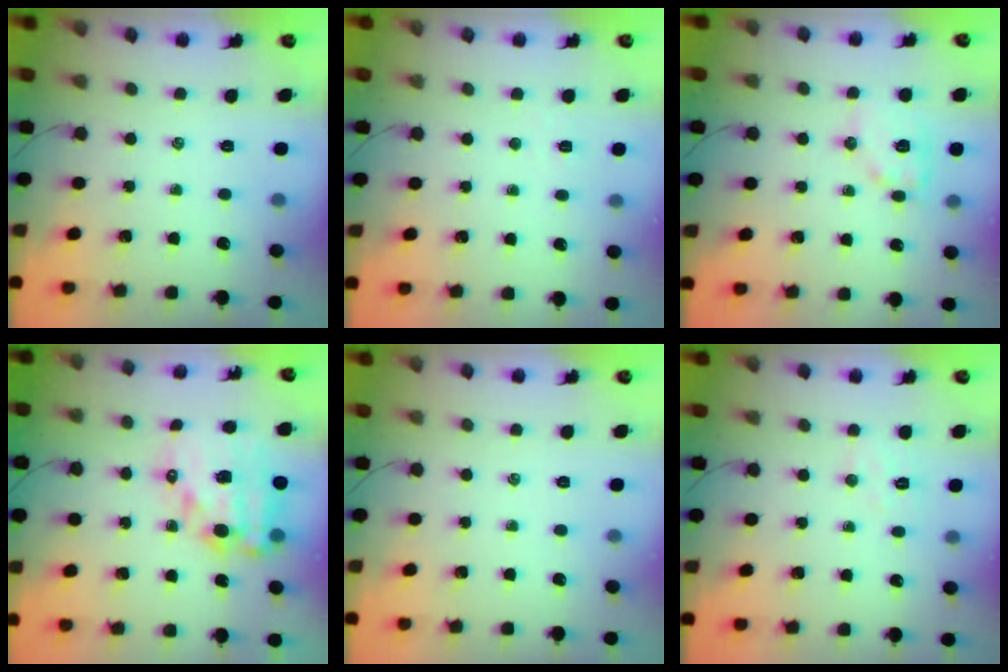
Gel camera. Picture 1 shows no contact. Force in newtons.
{"total": 1.9, "press": 1.8, "slide": 0.6}
{"total": 10.6, "press": 10.5, "slide": 0.4}
{"total": 16.7, "press": 16.3, "slide": 3.5}
{"total": 0.0}
{"total": 5.1, "press": 5.0, "slide": 1.0}